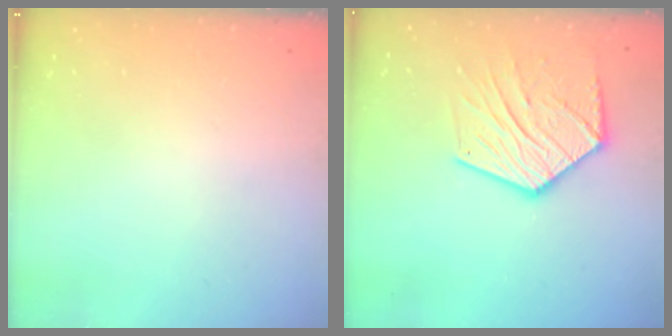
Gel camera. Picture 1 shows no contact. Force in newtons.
{"total": 16.9, "press": 16.8, "slide": 1.3}